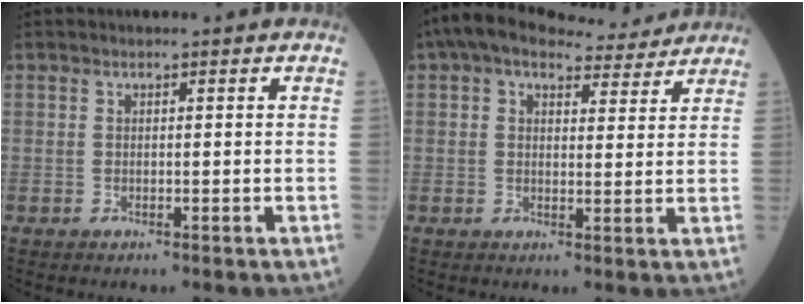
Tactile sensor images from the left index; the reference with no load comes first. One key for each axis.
{"total": 10.9, "fx": 9.4, "fy": 3.4, "fz": 4.2, "tx": -0.061, "ty": 0.034, "tz": 0.126}